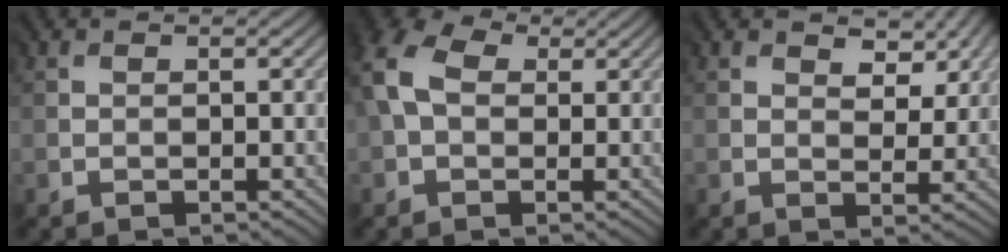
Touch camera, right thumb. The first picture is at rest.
{"total": 7.7, "force": [1.4, 5.6, 5.2], "torque": [-0.141, 0.009, 0.022]}
{"total": 4.6, "force": [2.5, 2.6, 2.8], "torque": [-0.042, -0.009, 0.041]}